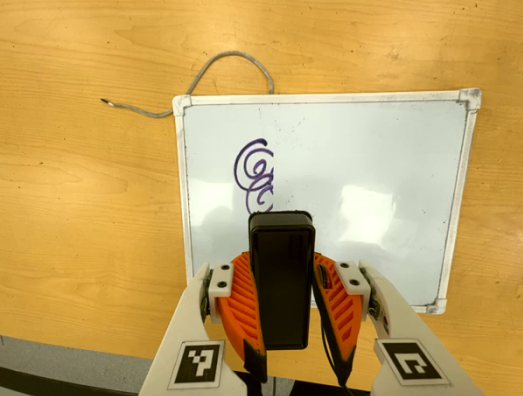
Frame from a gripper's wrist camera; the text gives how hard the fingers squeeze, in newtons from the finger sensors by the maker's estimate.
{"total": 7.0, "left": 6.1, "right": 8.0}